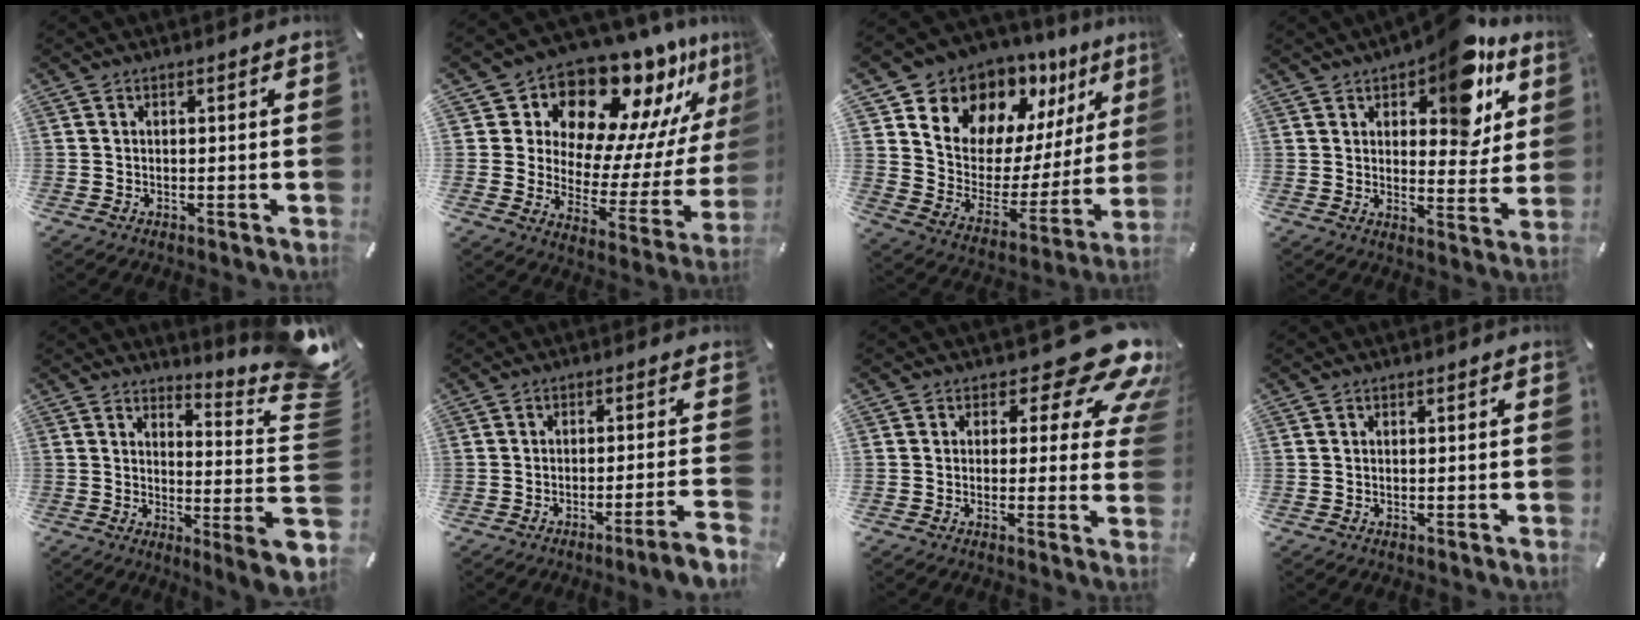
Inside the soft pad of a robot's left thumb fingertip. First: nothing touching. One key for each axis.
{"total": 15.0, "fx": 13.9, "fy": 5.2, "fz": 2.4, "tx": -0.032, "ty": -0.158, "tz": 0.228}
{"total": 11.9, "fx": 9.7, "fy": 6.7, "fz": 0.5, "tx": -0.023, "ty": -0.113, "tz": 0.172}
{"total": 14.6, "fx": 9.5, "fy": 7.1, "fz": 8.5, "tx": -0.096, "ty": -0.065, "tz": 0.159}
{"total": 13.4, "fx": 4.4, "fy": -1.2, "fz": 12.7, "tx": -0.164, "ty": -0.097, "tz": 0.054}
{"total": 6.4, "fx": -2.8, "fy": -0.4, "fz": 5.7, "tx": -0.088, "ty": -0.012, "tz": -0.046}
{"total": 14.7, "fx": 8.2, "fy": 6.7, "fz": 10.2, "tx": -0.129, "ty": -0.057, "tz": 0.136}
{"total": 0.0}